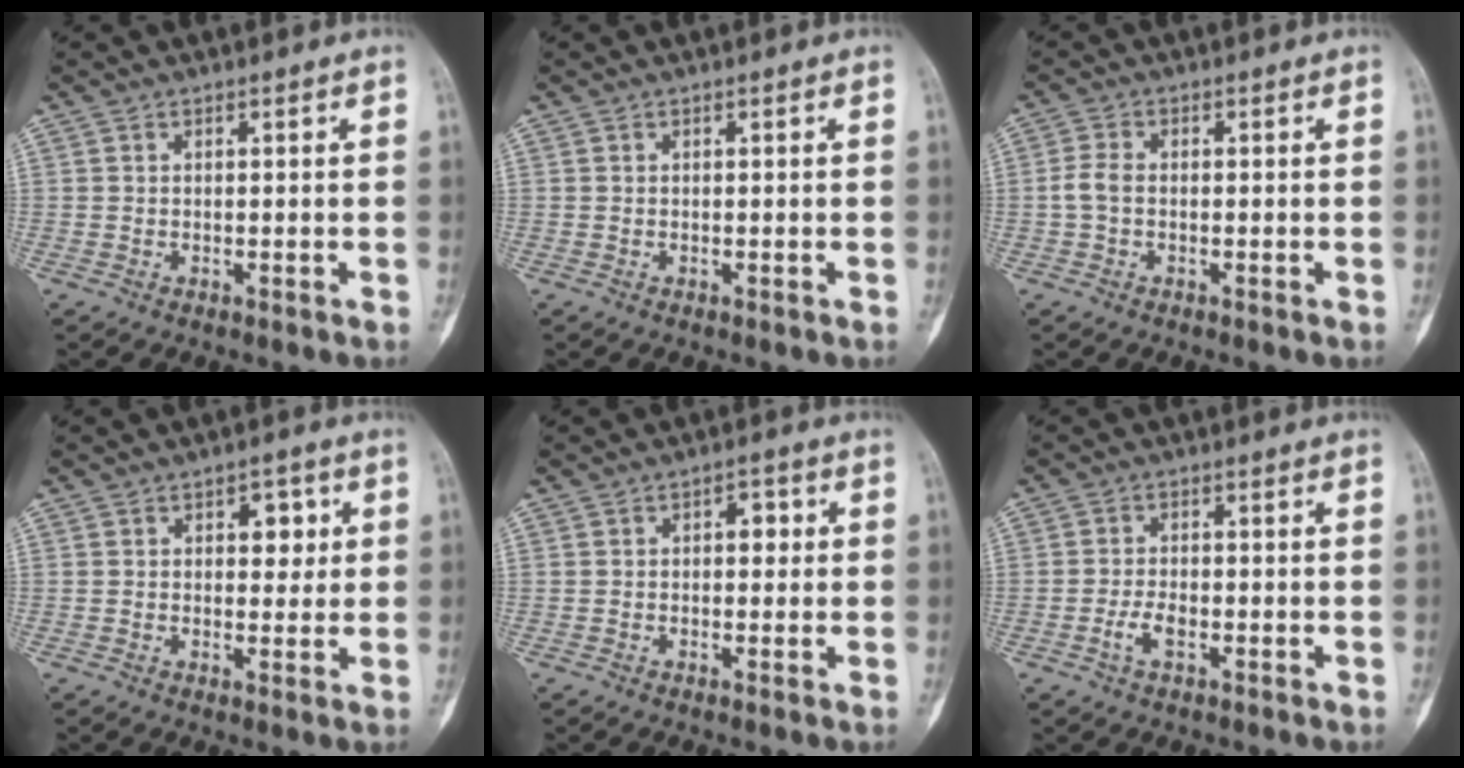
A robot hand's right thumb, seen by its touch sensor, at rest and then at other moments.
{"total": 0.0}
{"total": 2.9, "force": [-0.4, 1.8, 2.2], "torque": [-0.050, 0.004, -0.016]}
{"total": 4.7, "force": [1.3, 3.0, 3.4], "torque": [-0.011, 0.000, 0.015]}
{"total": 3.2, "force": [0.5, 2.0, 2.4], "torque": [-0.011, 0.008, 0.001]}
{"total": 3.3, "force": [-1.4, 1.6, 2.6], "torque": [-0.053, 0.010, -0.028]}